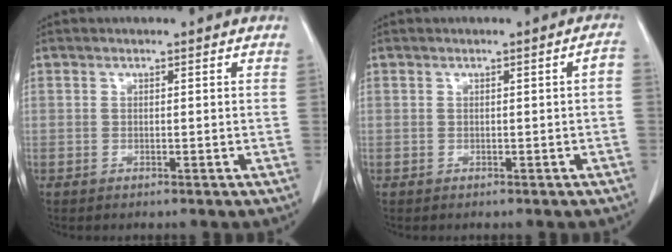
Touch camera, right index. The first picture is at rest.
{"total": 1.4, "force": [-0.3, 0.2, 1.4], "torque": [-0.011, 0.002, -0.002]}